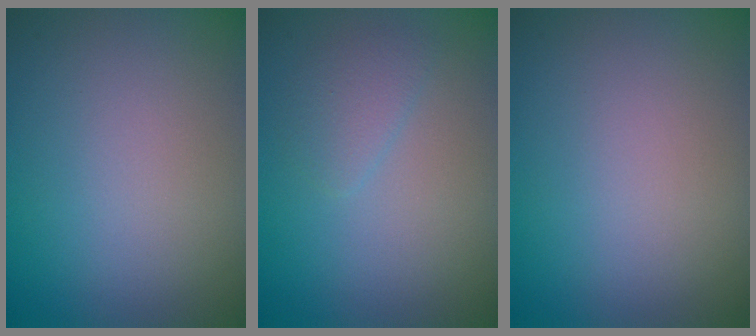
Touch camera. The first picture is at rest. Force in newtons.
{"total": 1.6, "press": 1.6, "slide": 0.1}
{"total": 0.0}